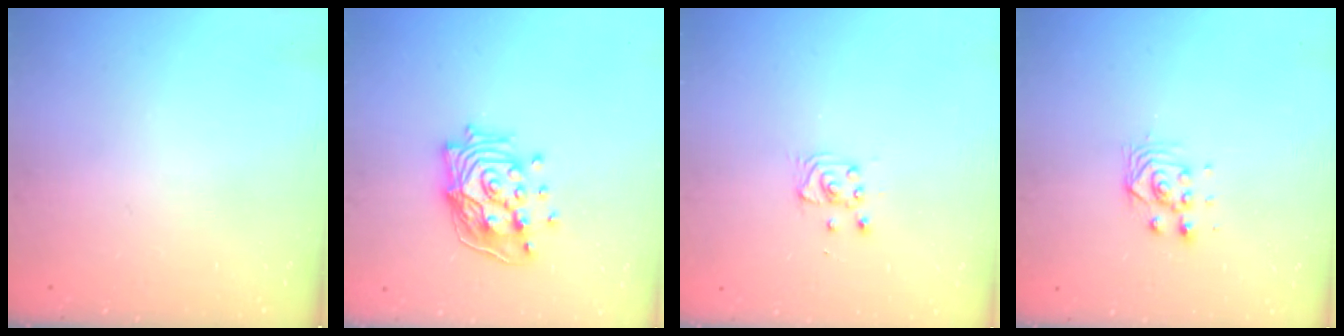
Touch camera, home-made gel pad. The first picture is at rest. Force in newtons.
{"total": 17.0, "press": 16.1, "slide": 5.5}
{"total": 2.9, "press": 2.9, "slide": 0.4}
{"total": 2.9, "press": 2.8, "slide": 0.8}